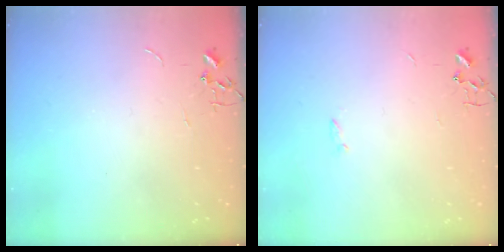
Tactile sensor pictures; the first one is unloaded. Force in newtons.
{"total": 1.1, "press": 1.0, "slide": 0.3}